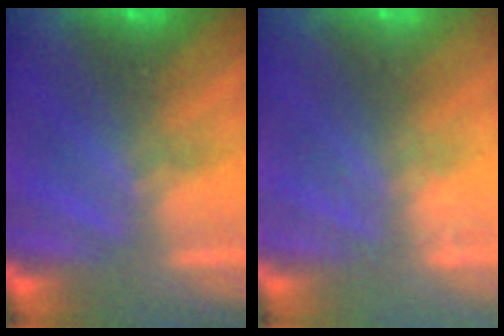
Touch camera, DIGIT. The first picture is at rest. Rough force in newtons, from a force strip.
{"total": 2.5}